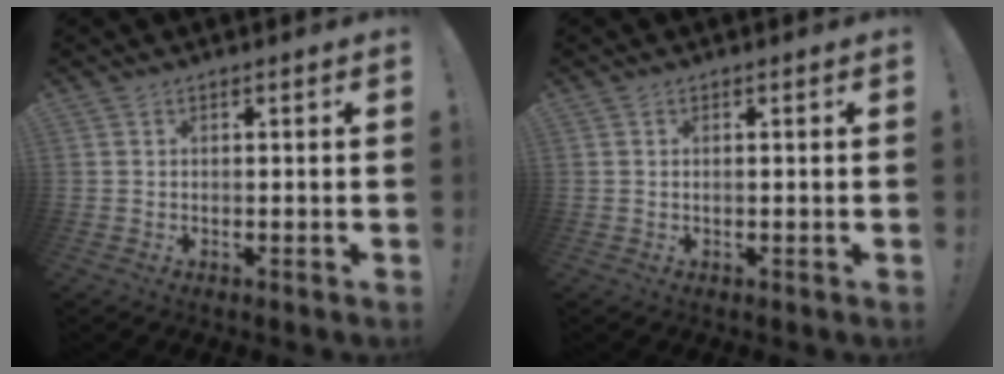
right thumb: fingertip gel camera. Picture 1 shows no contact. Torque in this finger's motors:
{"motor_torque": [-0.07, -0.41, 0.18, 0.02, 0.00]}